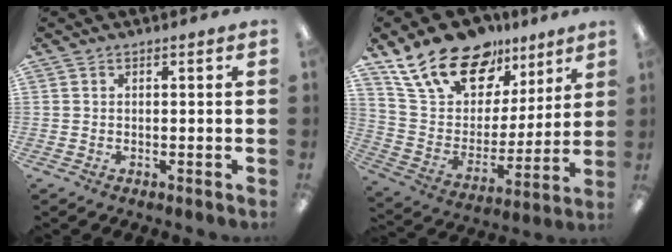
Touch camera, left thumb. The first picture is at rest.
{"total": 20.5, "force": [14.8, 11.0, 8.9], "torque": [-0.173, -0.087, 0.272]}